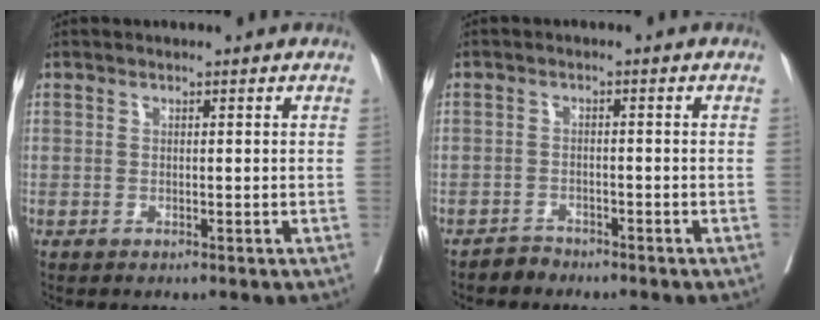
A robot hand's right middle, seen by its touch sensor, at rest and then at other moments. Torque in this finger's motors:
{"motor_torque": [-0.17, -0.10, -0.03, -0.01]}